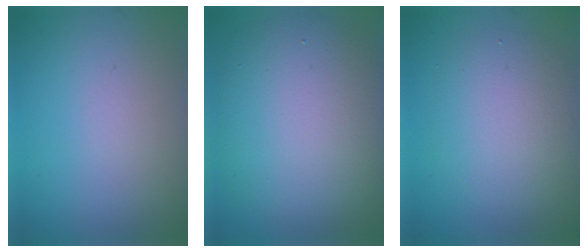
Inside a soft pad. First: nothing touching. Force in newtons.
{"total": 10.8, "press": 10.8, "slide": 0.4}
{"total": 4.2, "press": 4.2, "slide": 0.0}